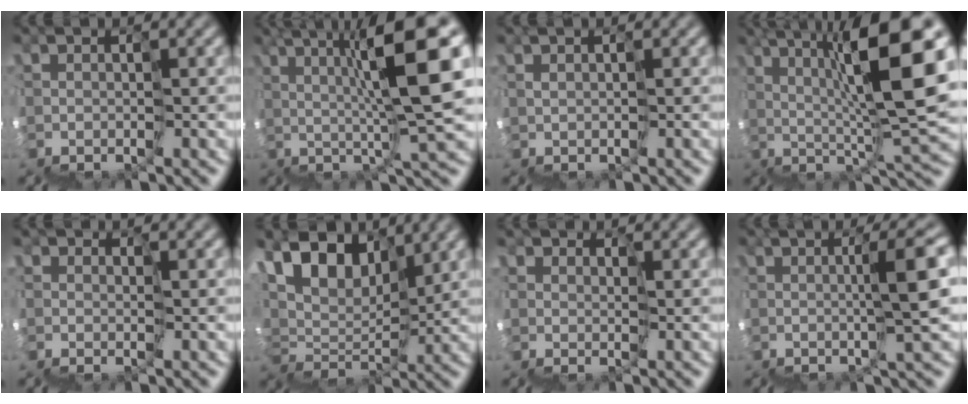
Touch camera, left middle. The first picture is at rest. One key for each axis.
{"total": 9.2, "fx": 2.9, "fy": 0.0, "fz": 8.7, "tx": -0.129, "ty": 0.034, "tz": 0.049}
{"total": 0.7, "fx": 0.6, "fy": -0.1, "fz": 0.3, "tx": -0.006, "ty": 0.011, "tz": 0.015}
{"total": 10.7, "fx": 3.6, "fy": 1.2, "fz": 10.0, "tx": -0.153, "ty": 0.034, "tz": 0.055}
{"total": 0.8, "fx": 0.6, "fy": 0.5, "fz": 0.3, "tx": -0.005, "ty": 0.006, "tz": 0.010}
{"total": 4.4, "fx": 3.3, "fy": 2.0, "fz": 2.0, "tx": -0.047, "ty": 0.019, "tz": 0.052}
{"total": 1.4, "fx": 1.4, "fy": 0.1, "fz": -0.2, "tx": -0.001, "ty": 0.011, "tz": 0.026}
{"total": 5.5, "fx": 1.2, "fy": -0.1, "fz": 5.3, "tx": -0.065, "ty": 0.025, "tz": 0.015}